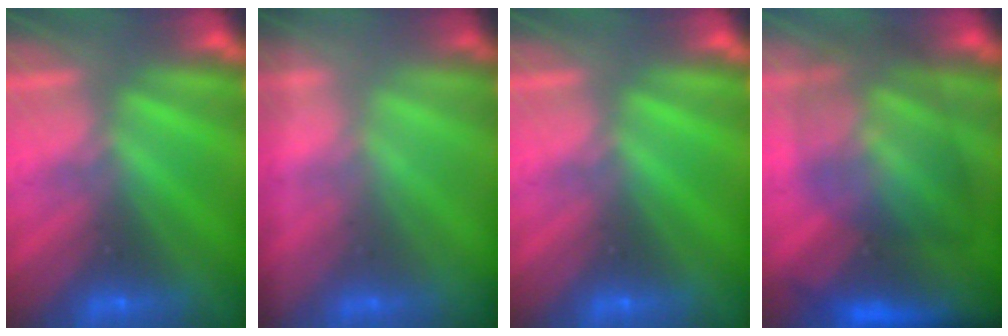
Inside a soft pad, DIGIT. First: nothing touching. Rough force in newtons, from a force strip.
{"total": 1.7}
{"total": 0.0}
{"total": 7.4}